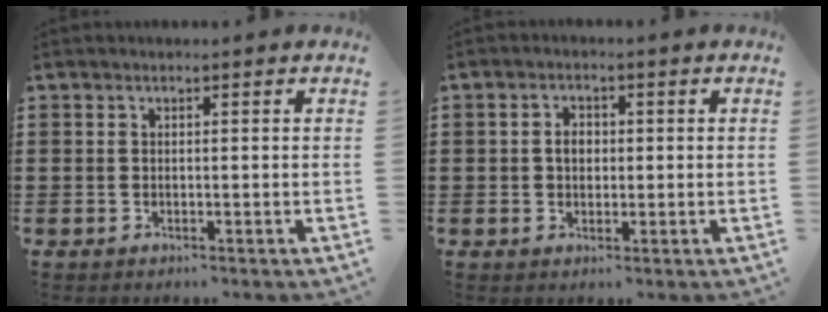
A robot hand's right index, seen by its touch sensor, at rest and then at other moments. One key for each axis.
{"total": 2.3, "fx": 0.0, "fy": 1.7, "fz": 1.6, "tx": -0.035, "ty": 0.007, "tz": -0.003}